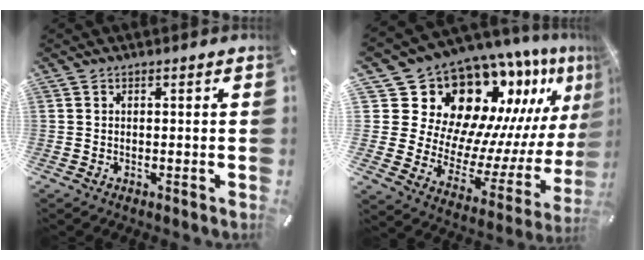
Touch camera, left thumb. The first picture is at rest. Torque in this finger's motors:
{"motor_torque": [2.72, 2.29, 1.47, -1.30, 0.09]}